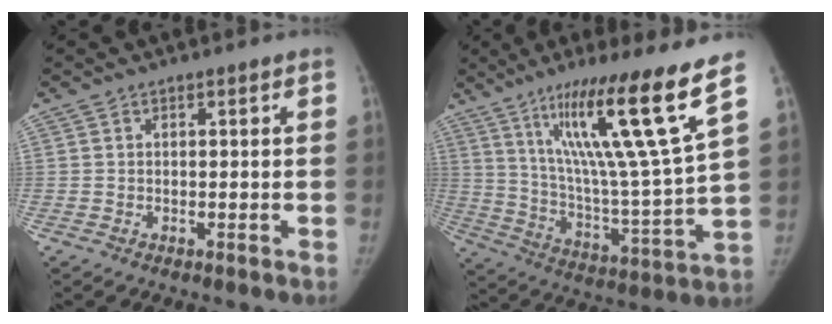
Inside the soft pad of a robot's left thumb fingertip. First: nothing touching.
{"total": 23.0, "force": [12.8, 0.7, 19.1], "torque": [-0.286, -0.063, 0.212]}